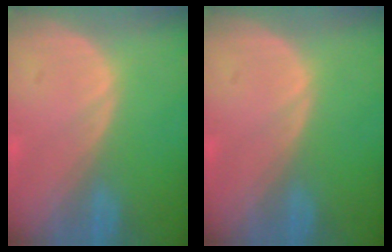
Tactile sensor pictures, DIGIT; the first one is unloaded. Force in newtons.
{"total": 0.0}